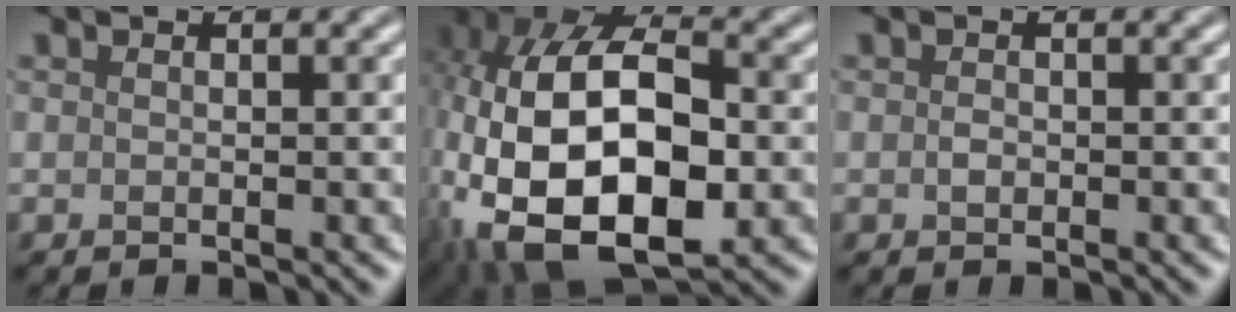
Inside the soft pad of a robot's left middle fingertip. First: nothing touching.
{"total": 18.3, "force": [-2.6, 11.5, 14.0], "torque": [-0.266, -0.017, -0.027]}
{"total": 0.9, "force": [-0.1, 0.6, 0.6], "torque": [-0.012, -0.001, -0.003]}